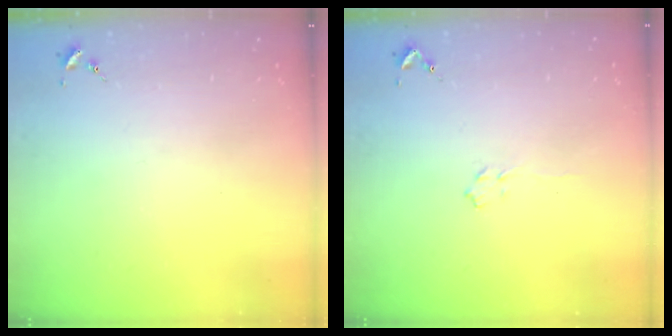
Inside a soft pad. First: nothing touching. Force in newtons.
{"total": 3.9, "press": 3.9, "slide": 0.6}